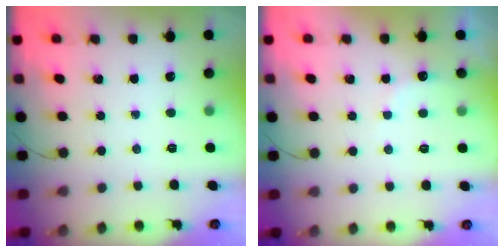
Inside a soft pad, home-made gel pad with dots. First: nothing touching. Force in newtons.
{"total": 5.3, "press": 5.2, "slide": 1.0}